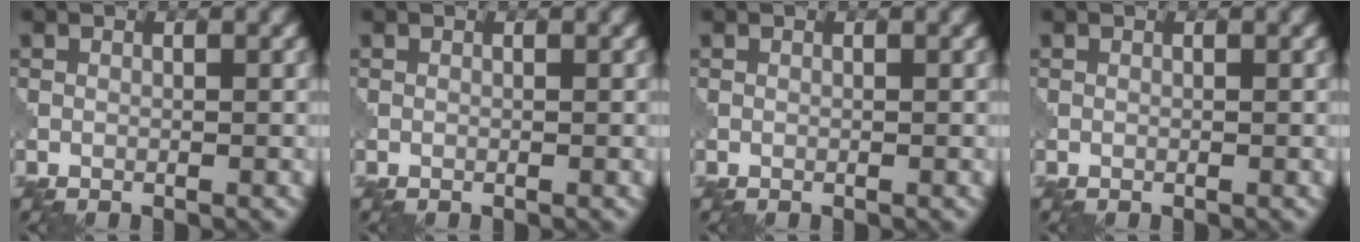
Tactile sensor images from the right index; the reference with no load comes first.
{"total": 0.0}
{"total": 0.0}
{"total": 0.0}